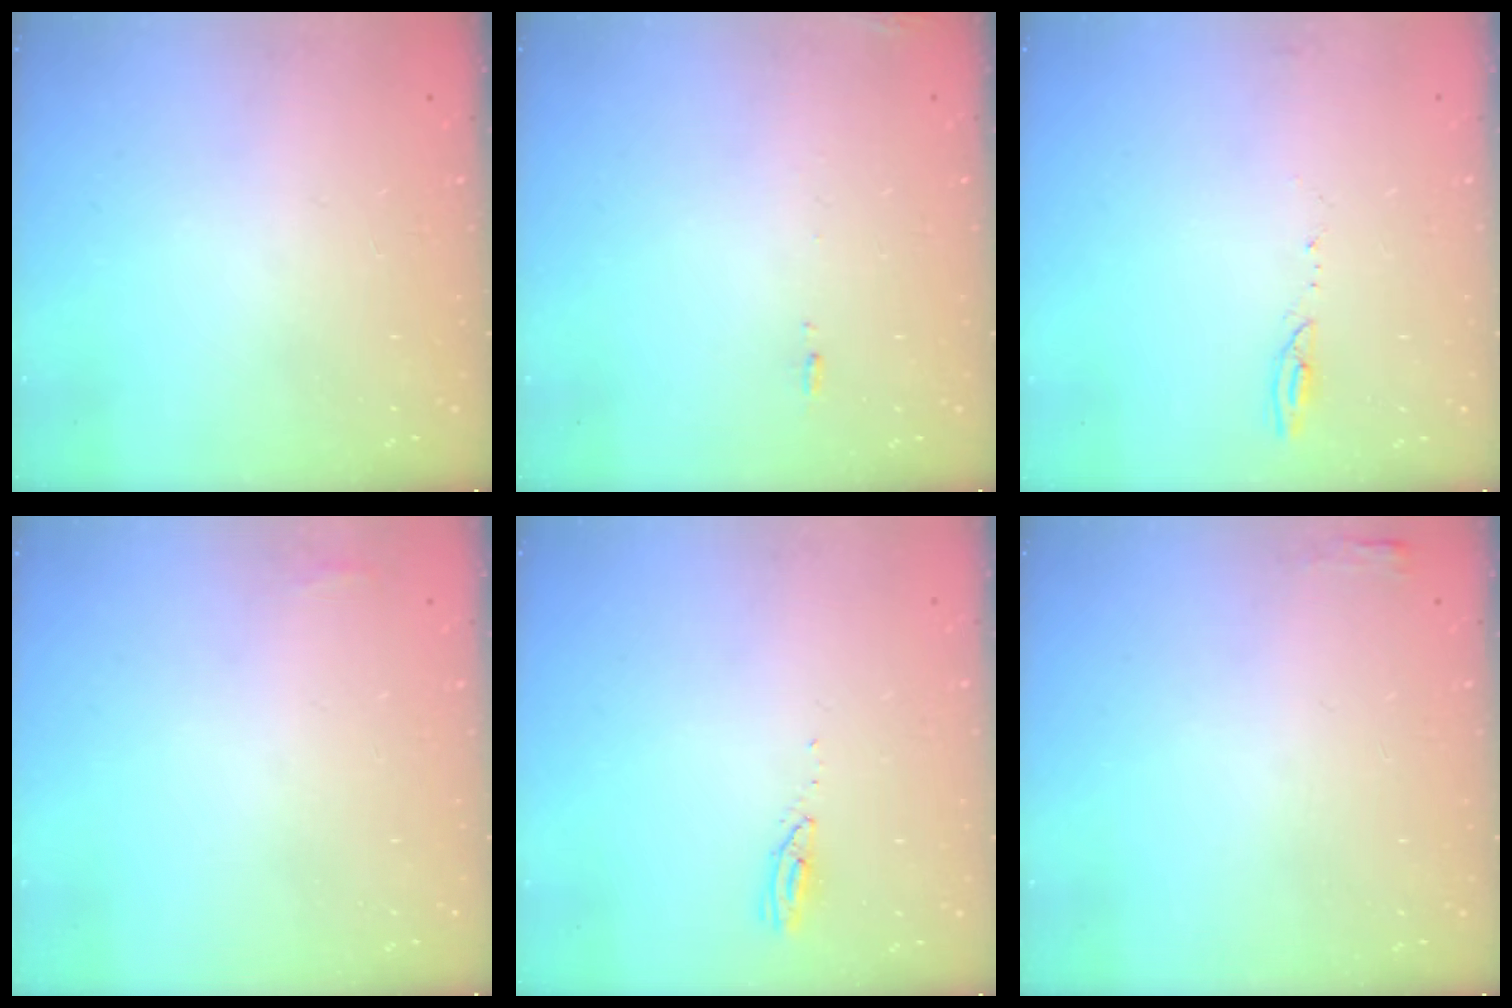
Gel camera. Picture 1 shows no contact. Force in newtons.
{"total": 6.6, "press": 6.3, "slide": 1.9}
{"total": 3.8, "press": 3.8, "slide": 0.4}
{"total": 3.5, "press": 3.3, "slide": 1.3}
{"total": 3.0, "press": 2.9, "slide": 0.4}
{"total": 2.7, "press": 2.6, "slide": 0.8}